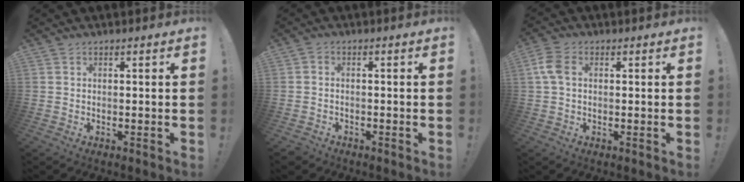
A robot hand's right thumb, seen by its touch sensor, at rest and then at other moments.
{"total": 2.0, "force": [-1.2, 1.5, 0.7], "torque": [-0.017, 0.007, -0.021]}
{"total": 5.5, "force": [0.9, 3.5, 4.1], "torque": [-0.087, 0.006, 0.016]}